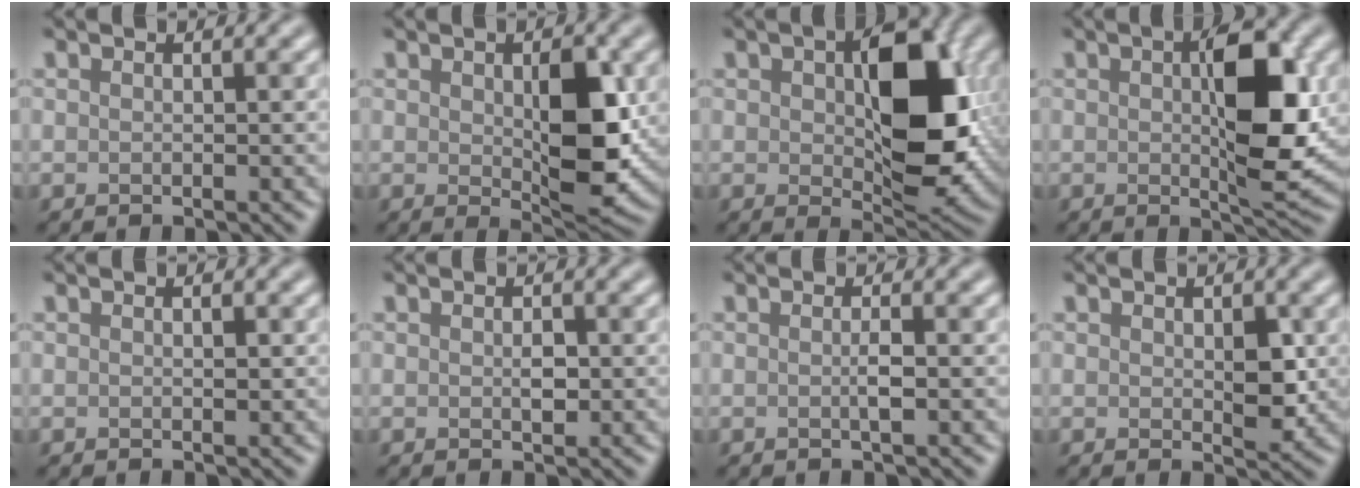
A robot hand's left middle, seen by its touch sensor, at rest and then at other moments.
{"total": 6.5, "force": [0.2, 2.8, 5.8], "torque": [-0.090, -0.011, 0.014]}
{"total": 10.1, "force": [0.8, 5.2, 8.7], "torque": [-0.131, -0.003, 0.022]}
{"total": 7.7, "force": [0.8, 2.6, 7.3], "torque": [-0.103, -0.001, 0.013]}
{"total": 0.7, "force": [0.1, 0.4, 0.6], "torque": [-0.006, -0.001, 0.001]}
{"total": 1.2, "force": [0.0, 0.7, 1.0], "torque": [-0.015, -0.002, 0.000]}
{"total": 1.1, "force": [-0.1, 0.1, 1.1], "torque": [-0.021, -0.001, -0.002]}
{"total": 2.6, "force": [0.1, 1.4, 2.2], "torque": [-0.031, -0.007, 0.004]}